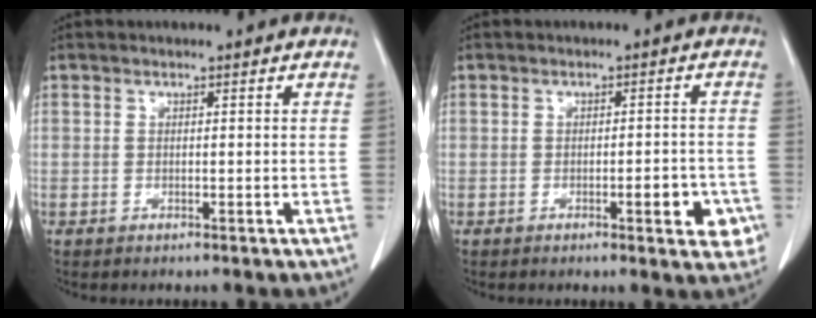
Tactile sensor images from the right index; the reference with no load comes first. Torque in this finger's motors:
{"motor_torque": [0.26, -0.13, 0.07, 0.03]}